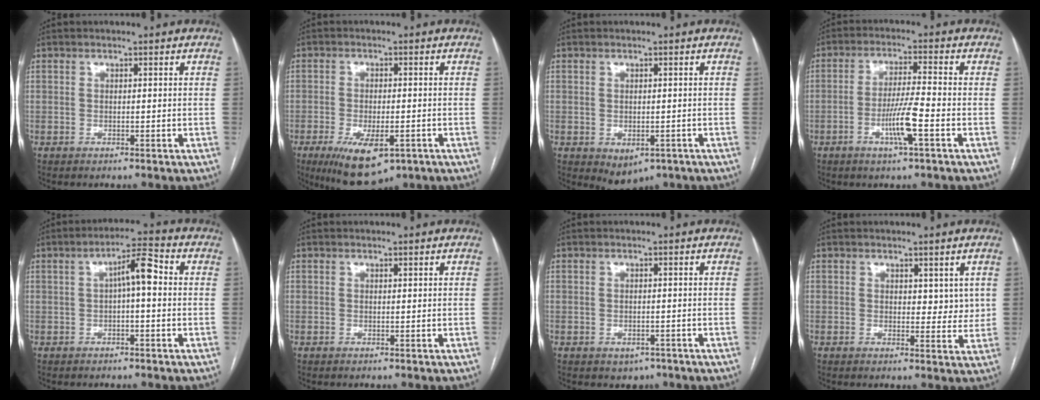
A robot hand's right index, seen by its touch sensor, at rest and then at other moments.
{"total": 10.3, "force": [-5.2, 4.1, 7.9], "torque": [-0.134, -0.018, -0.076]}
{"total": 4.2, "force": [-1.8, 2.8, 2.5], "torque": [-0.032, -0.003, -0.011]}
{"total": 6.7, "force": [-2.6, -0.2, 6.2], "torque": [-0.120, -0.005, -0.049]}
{"total": 5.5, "force": [0.5, 1.2, 5.4], "torque": [-0.089, 0.025, 0.005]}
{"total": 0.0}
{"total": 2.3, "force": [-1.2, 1.7, 1.0], "torque": [-0.009, 0.003, -0.008]}
{"total": 3.5, "force": [1.5, 2.0, 2.5], "torque": [-0.023, -0.006, 0.020]}